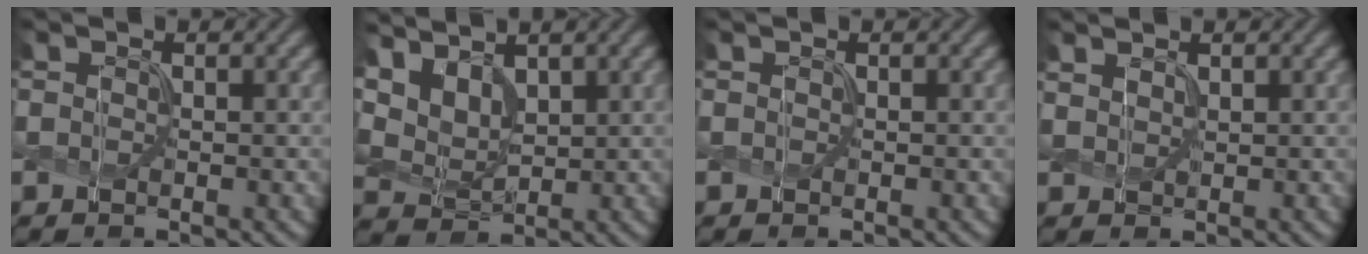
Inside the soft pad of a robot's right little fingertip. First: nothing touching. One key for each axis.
{"total": 5.5, "fx": 2.9, "fy": 3.3, "fz": 3.4, "tx": -0.086, "ty": 0.005, "tz": 0.057}
{"total": 0.0}
{"total": 1.1, "fx": 1.0, "fy": 0.3, "fz": 0.4, "tx": -0.018, "ty": -0.003, "tz": 0.024}